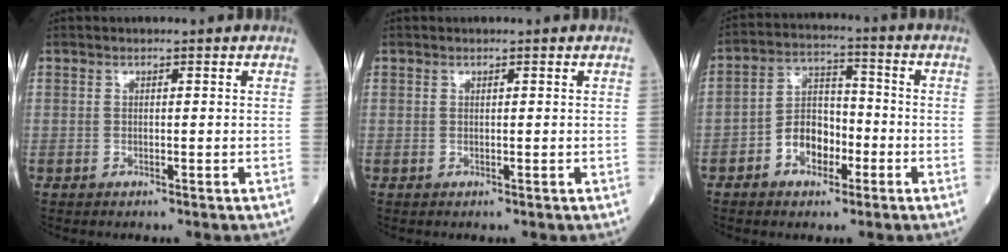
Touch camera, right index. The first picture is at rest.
{"total": 0.0}
{"total": 7.2, "force": [-2.9, 4.7, 4.7], "torque": [-0.087, 0.024, -0.054]}